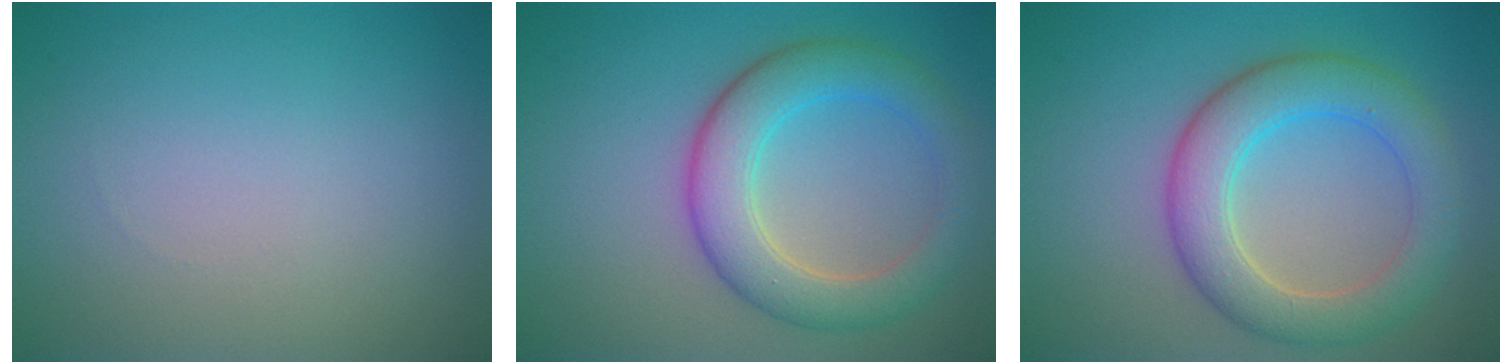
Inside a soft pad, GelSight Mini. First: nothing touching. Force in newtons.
{"total": 5.5, "press": 5.5, "slide": 0.1}
{"total": 6.0, "press": 6.0, "slide": 0.1}